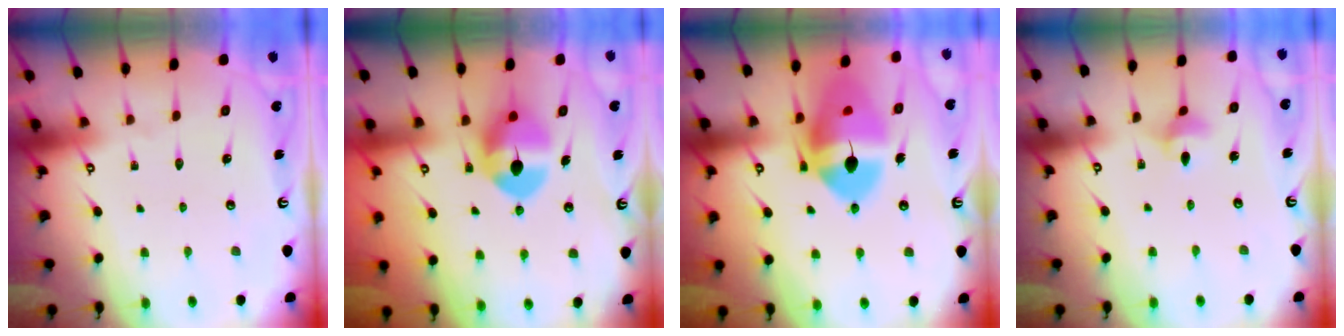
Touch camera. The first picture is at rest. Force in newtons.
{"total": 9.1, "press": 9.0, "slide": 1.3}
{"total": 16.9, "press": 16.7, "slide": 2.0}
{"total": 3.0, "press": 2.9, "slide": 0.6}